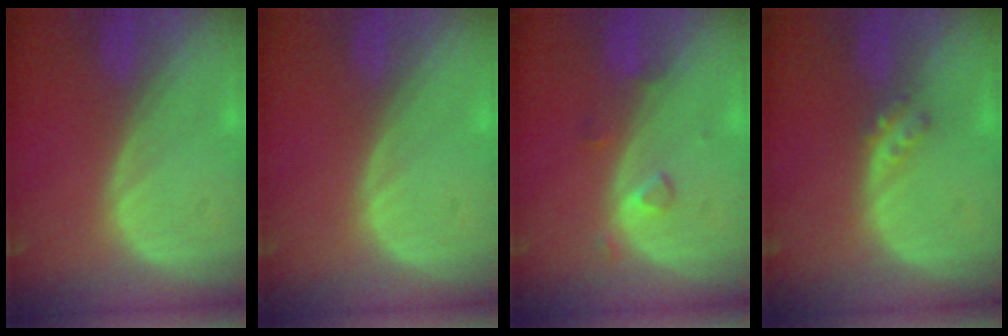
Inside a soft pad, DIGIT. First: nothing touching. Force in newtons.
{"total": 0.0}
{"total": 2.1, "press": 2.1, "slide": 0.1}
{"total": 2.5, "press": 2.1, "slide": 1.4}